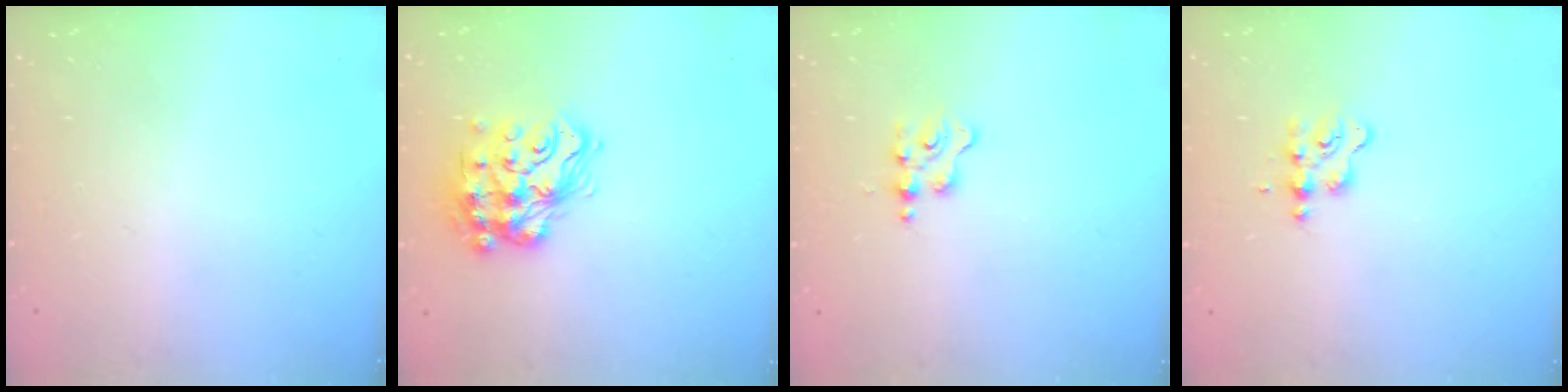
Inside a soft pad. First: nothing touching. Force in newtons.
{"total": 15.6, "press": 15.5, "slide": 1.7}
{"total": 2.4, "press": 2.4, "slide": 0.2}
{"total": 2.7, "press": 2.6, "slide": 0.4}